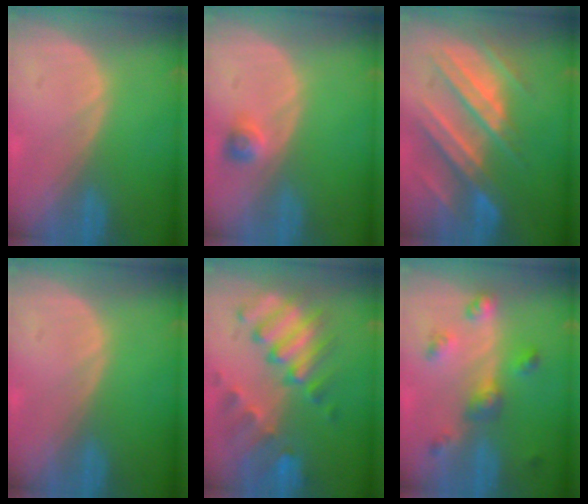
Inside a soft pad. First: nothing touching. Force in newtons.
{"total": 2.2, "press": 2.1, "slide": 0.8}
{"total": 11.0, "press": 9.8, "slide": 5.0}
{"total": 0.0}
{"total": 10.1, "press": 8.9, "slide": 4.8}
{"total": 5.2, "press": 5.2, "slide": 0.2}